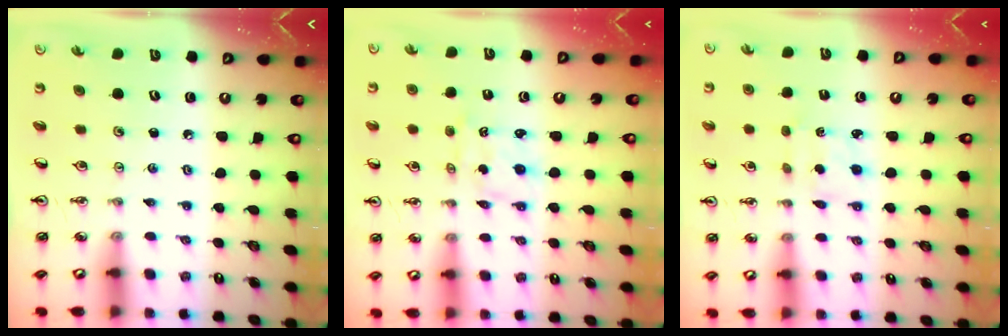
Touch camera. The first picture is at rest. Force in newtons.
{"total": 0.9, "press": 0.9, "slide": 0.1}
{"total": 2.0, "press": 1.9, "slide": 0.7}